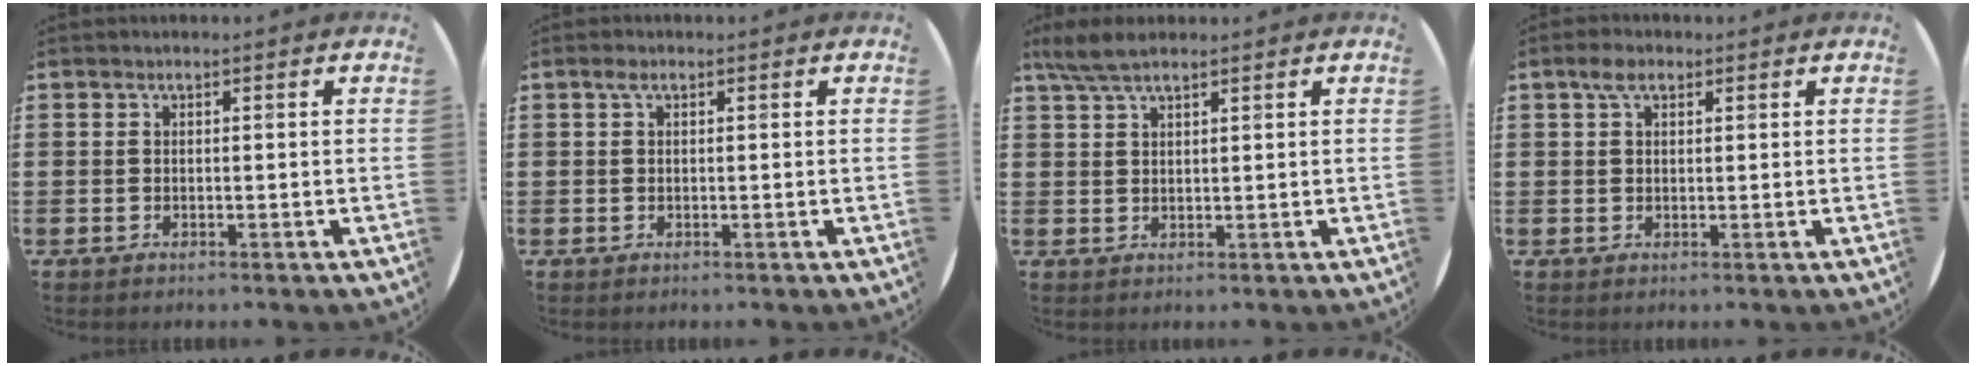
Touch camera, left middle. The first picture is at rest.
{"total": 1.0, "force": [0.4, 0.5, 0.7], "torque": [-0.015, 0.006, 0.007]}
{"total": 4.0, "force": [3.1, 0.9, 2.3], "torque": [-0.051, 0.002, 0.057]}
{"total": 3.0, "force": [2.0, 1.6, 1.7], "torque": [-0.030, 0.006, 0.033]}